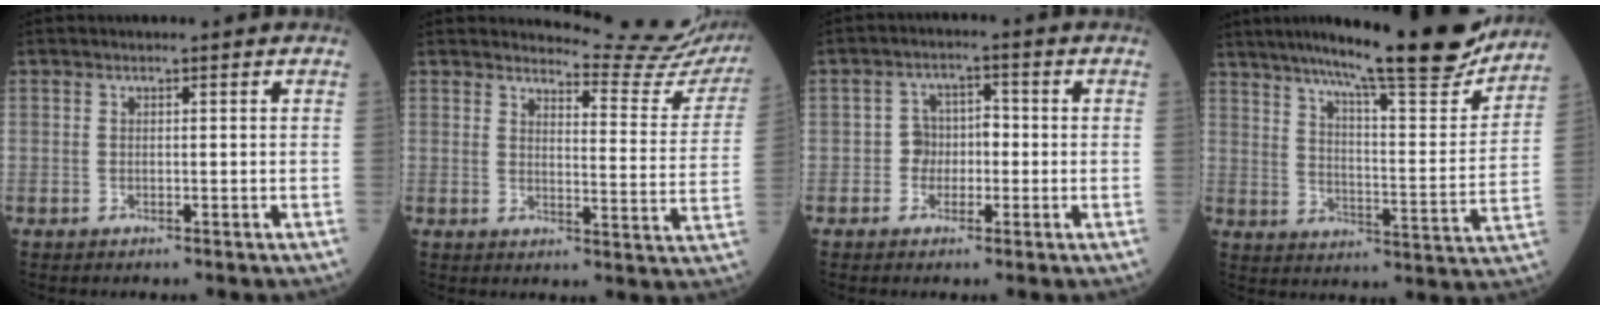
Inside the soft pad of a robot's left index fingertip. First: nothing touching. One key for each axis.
{"total": 13.7, "fx": 13.7, "fy": -0.1, "fz": 1.2, "tx": -0.008, "ty": -0.103, "tz": 0.140}
{"total": 3.7, "fx": -1.0, "fy": 3.1, "fz": 1.8, "tx": -0.025, "ty": 0.013, "tz": -0.026}
{"total": 22.4, "fx": 19.2, "fy": 1.8, "fz": 11.5, "tx": -0.179, "ty": -0.030, "tz": 0.265}